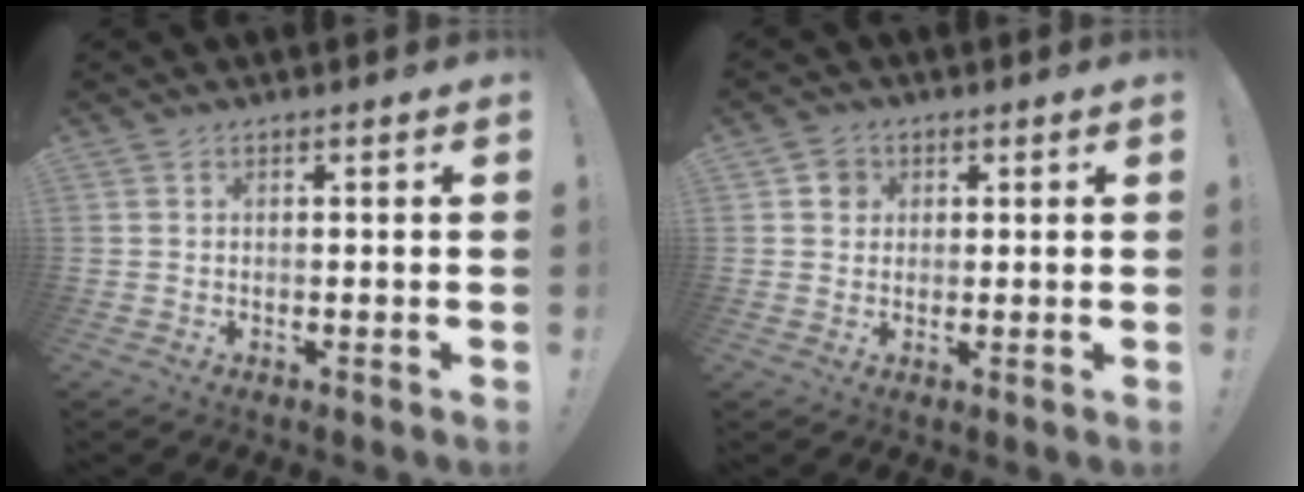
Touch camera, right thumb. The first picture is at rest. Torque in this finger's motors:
{"motor_torque": [0.31, 0.56, 0.21, 0.02, -0.02]}